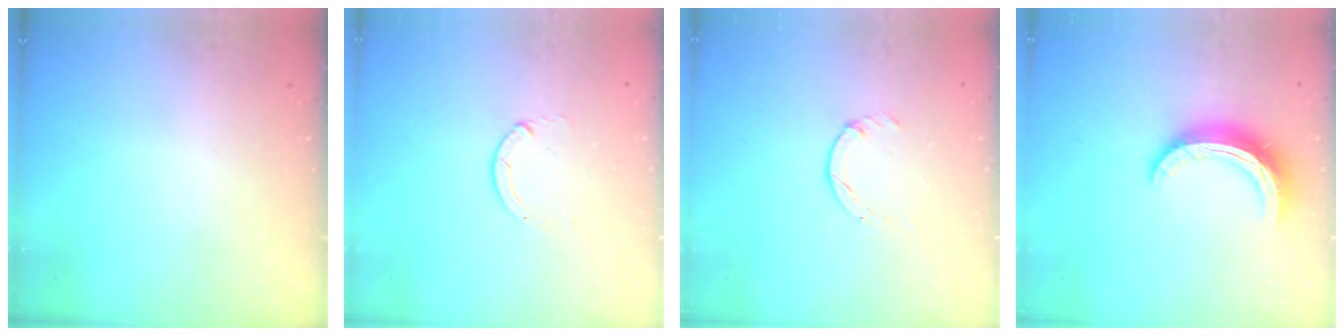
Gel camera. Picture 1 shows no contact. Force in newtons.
{"total": 0.0}
{"total": 0.0}
{"total": 12.2, "press": 12.1, "slide": 0.9}